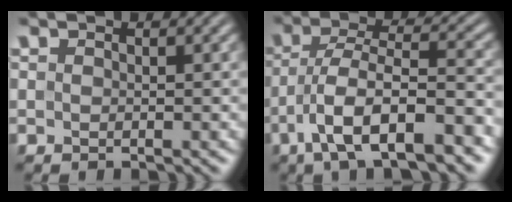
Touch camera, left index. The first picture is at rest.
{"total": 10.1, "force": [-5.2, 3.3, 8.0], "torque": [-0.141, -0.001, -0.092]}